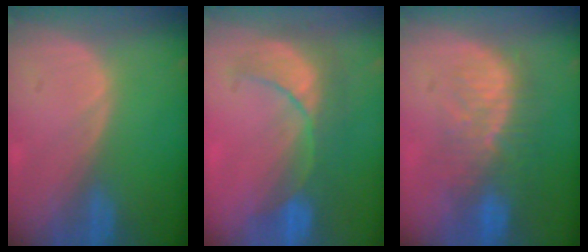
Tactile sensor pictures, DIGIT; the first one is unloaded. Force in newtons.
{"total": 8.1, "press": 8.1, "slide": 0.9}
{"total": 10.0, "press": 8.5, "slide": 5.2}